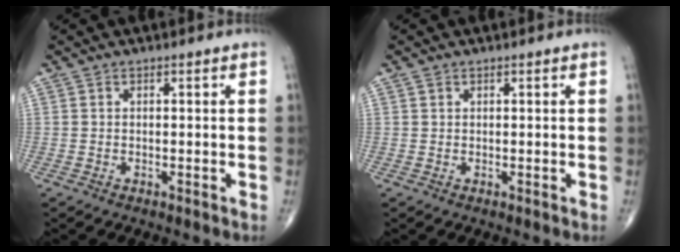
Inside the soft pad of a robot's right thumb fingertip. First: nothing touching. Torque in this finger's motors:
{"motor_torque": [-0.38, 0.17, -0.11, -0.03, 0.04]}